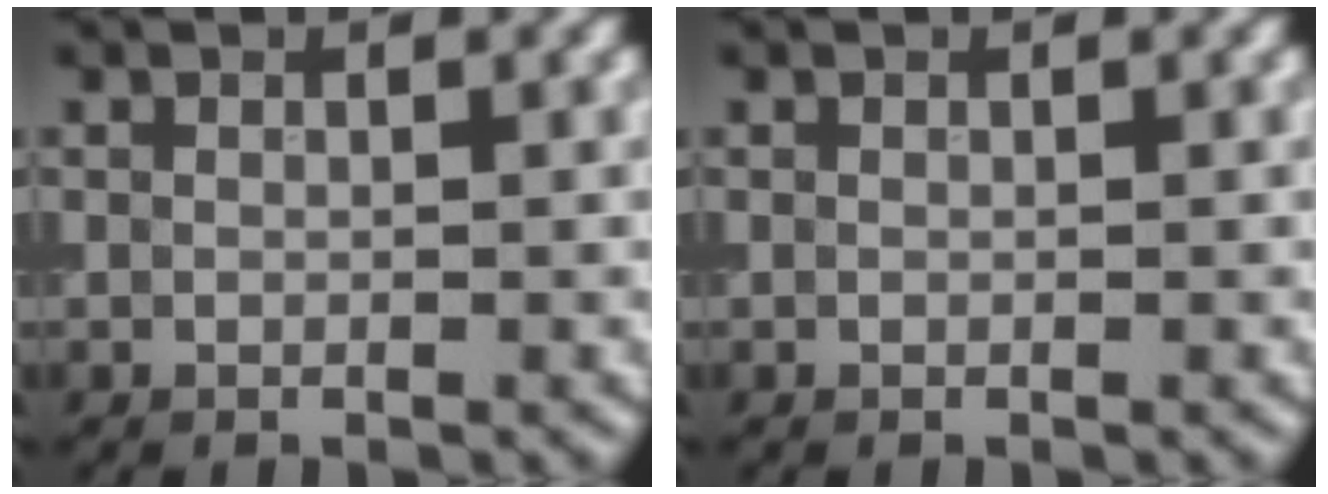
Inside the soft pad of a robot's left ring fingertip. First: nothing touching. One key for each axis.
{"total": 0.0}